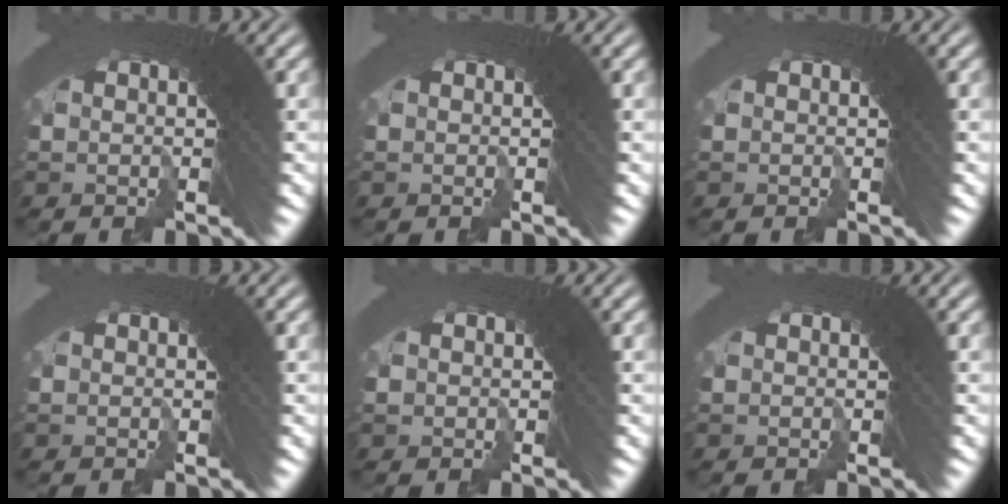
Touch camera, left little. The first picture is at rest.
{"total": 0.0}
{"total": 0.0}
{"total": 0.0}
{"total": 0.6, "force": [-0.3, 0.5, -0.1], "torque": [0.001, -0.003, -0.002]}
{"total": 0.0}